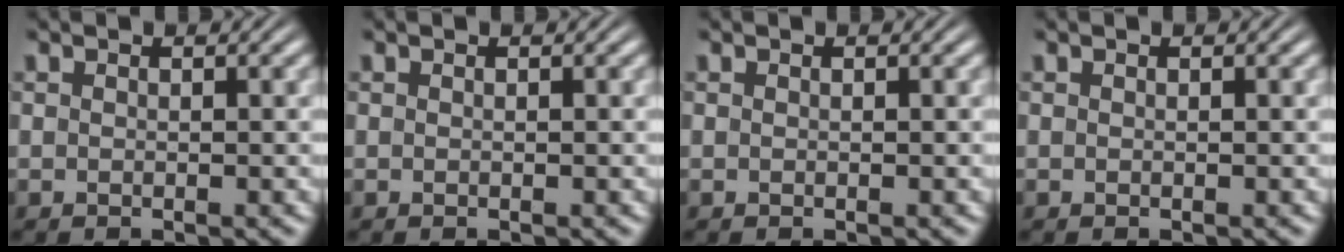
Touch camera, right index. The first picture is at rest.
{"total": 0.0}
{"total": 0.0}
{"total": 0.0}